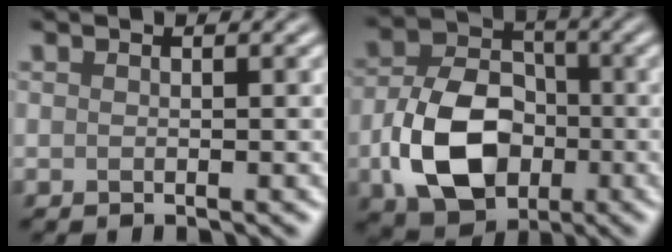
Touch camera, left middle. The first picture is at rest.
{"total": 9.1, "force": [-2.4, 6.5, 5.8], "torque": [-0.119, 0.000, -0.047]}